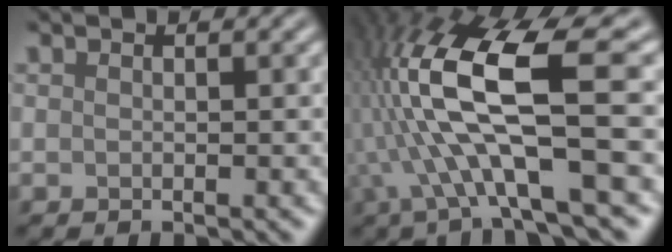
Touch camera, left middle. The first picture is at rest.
{"total": 9.7, "force": [-2.3, 1.4, 9.3], "torque": [-0.216, -0.010, -0.003]}